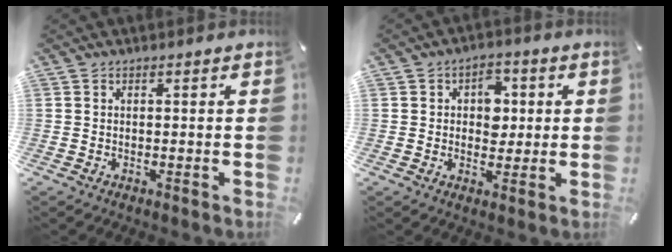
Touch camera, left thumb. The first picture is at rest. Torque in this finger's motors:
{"motor_torque": [0.78, 0.98, 0.53, -0.27, 0.15]}